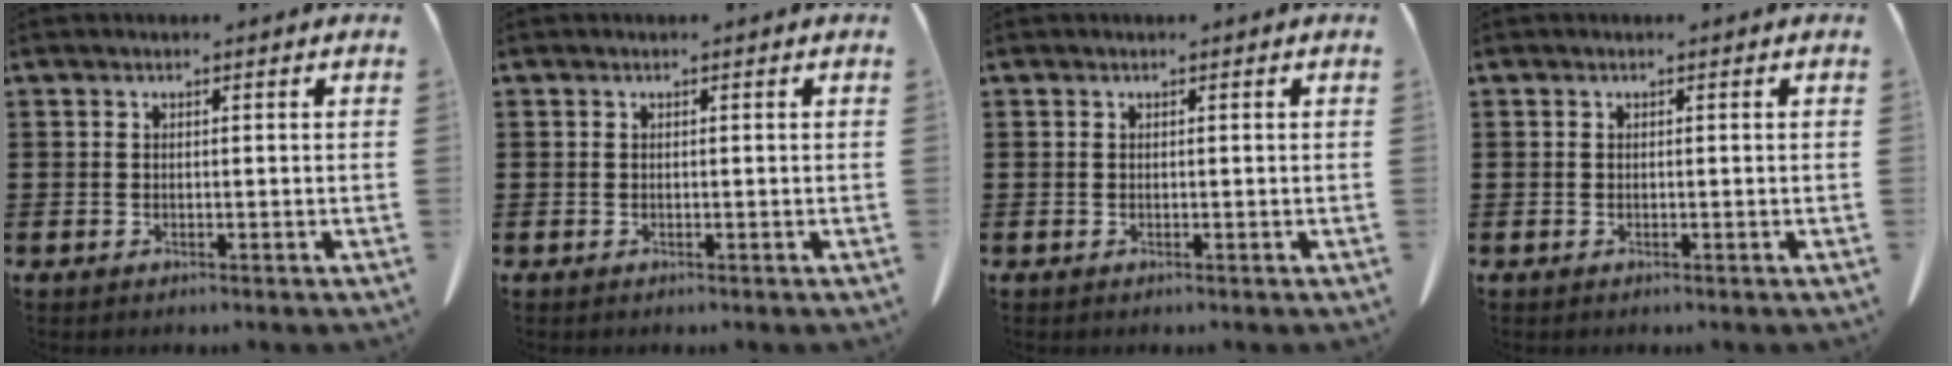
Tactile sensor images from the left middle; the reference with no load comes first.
{"total": 0.0}
{"total": 0.0}
{"total": 0.0}